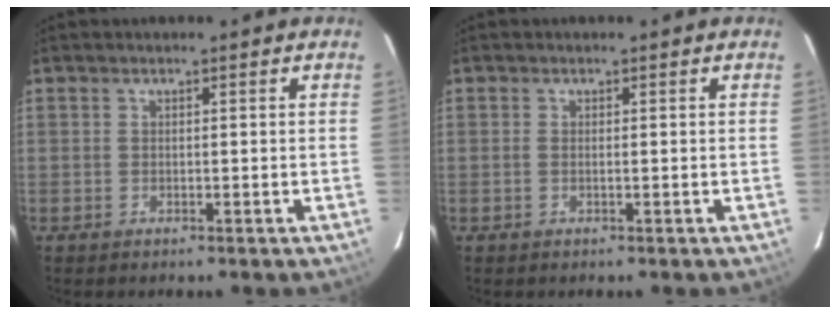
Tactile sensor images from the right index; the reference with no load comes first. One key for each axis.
{"total": 0.6, "fx": -0.1, "fy": -0.1, "fz": 0.6, "tx": -0.012, "ty": 0.000, "tz": -0.003}